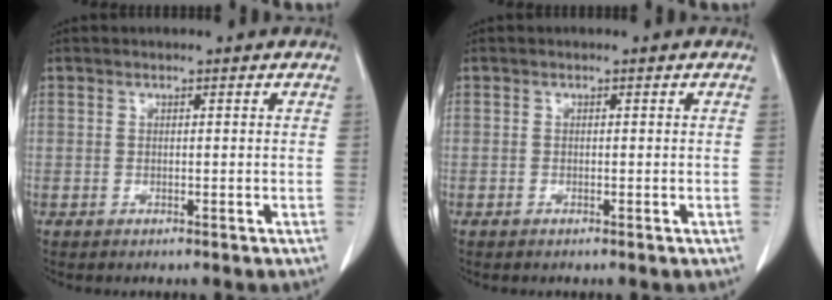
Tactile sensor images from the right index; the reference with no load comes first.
{"total": 0.0}